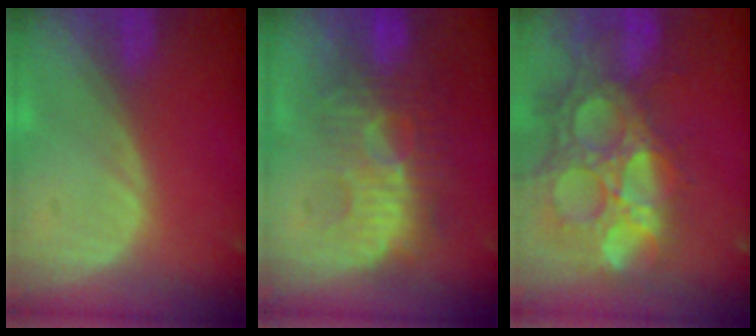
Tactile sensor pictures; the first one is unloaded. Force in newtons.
{"total": 9.3, "press": 8.8, "slide": 3.1}
{"total": 14.9, "press": 12.3, "slide": 8.3}